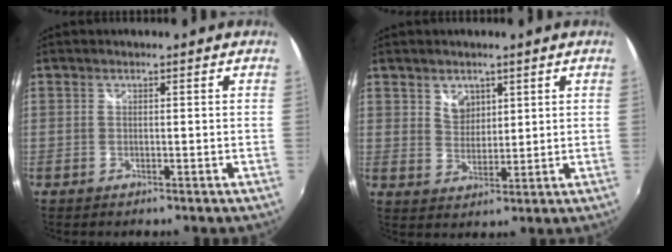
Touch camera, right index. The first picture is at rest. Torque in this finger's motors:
{"motor_torque": [0.31, 0.24, 0.28, 0.03]}